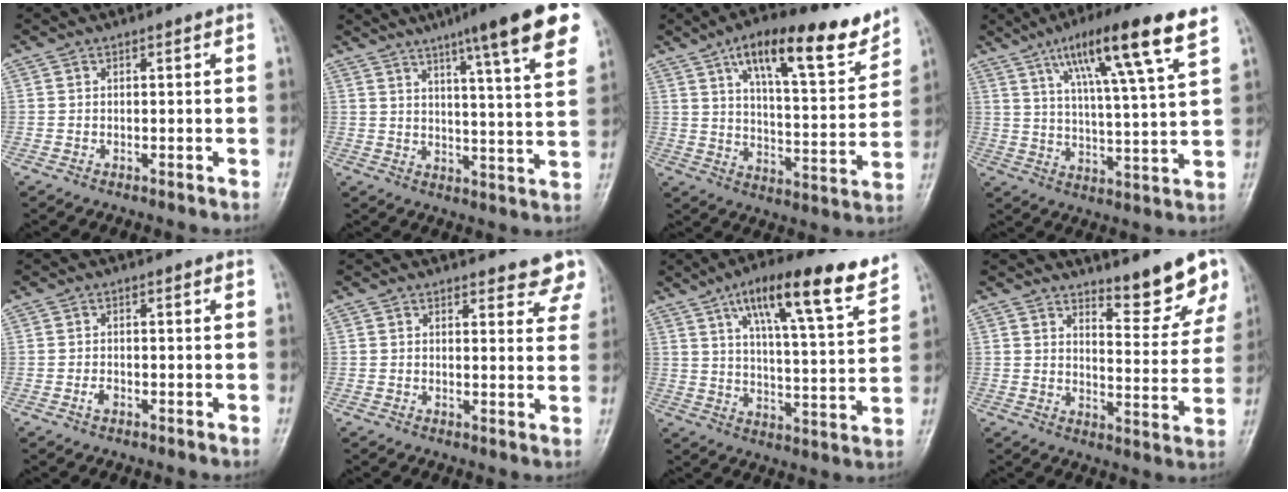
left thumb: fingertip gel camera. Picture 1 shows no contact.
{"total": 18.7, "force": [11.5, 1.9, 14.6], "torque": [-0.188, -0.037, 0.147]}
{"total": 18.0, "force": [11.4, 5.7, 12.7], "torque": [-0.158, -0.051, 0.180]}
{"total": 16.6, "force": [9.3, 1.7, 13.6], "torque": [-0.220, -0.029, 0.151]}
{"total": 1.3, "force": [-0.6, 0.8, 0.9], "torque": [-0.018, 0.005, -0.012]}
{"total": 6.9, "force": [6.2, 2.4, 1.8], "torque": [0.022, -0.028, 0.048]}
{"total": 17.2, "force": [10.7, 3.9, 12.8], "torque": [-0.177, -0.042, 0.169]}
{"total": 9.5, "force": [7.7, 2.3, 5.0], "torque": [-0.034, -0.066, 0.107]}